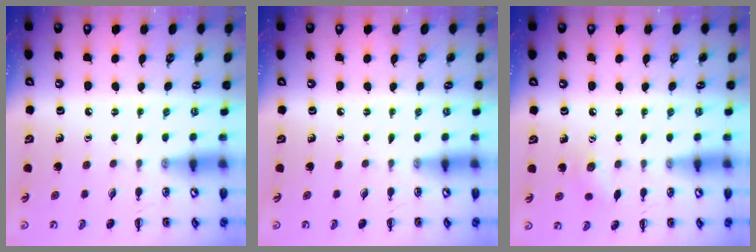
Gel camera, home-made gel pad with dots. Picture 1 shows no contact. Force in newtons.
{"total": 0.0}
{"total": 6.7, "press": 6.5, "slide": 1.6}